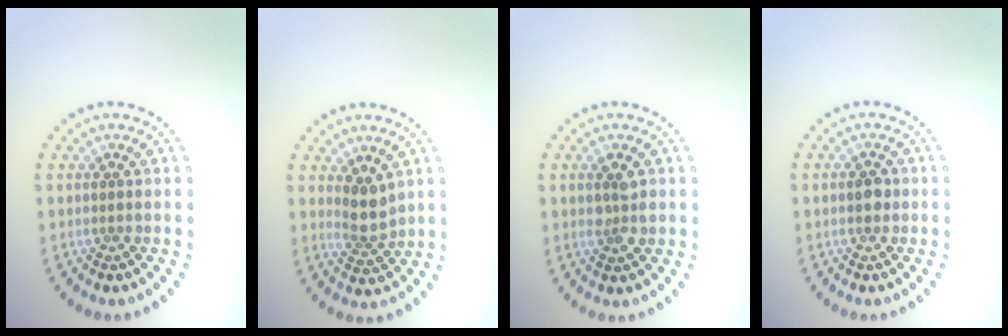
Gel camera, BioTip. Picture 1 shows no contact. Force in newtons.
{"total": 2.5, "press": 2.1, "slide": 1.4}
{"total": 1.9, "press": 1.9, "slide": 0.5}
{"total": 1.4, "press": 1.4, "slide": 0.1}